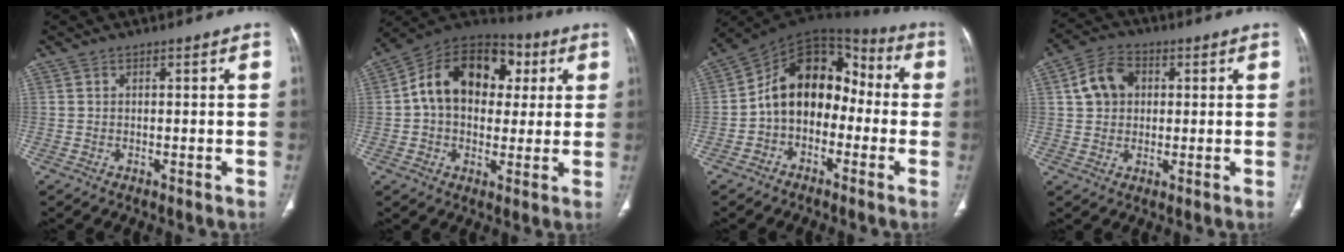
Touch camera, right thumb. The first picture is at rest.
{"total": 18.5, "force": [3.3, 13.4, 12.3], "torque": [-0.167, 0.026, 0.043]}
{"total": 14.7, "force": [-2.1, 10.6, 9.9], "torque": [-0.123, 0.068, -0.052]}
{"total": 8.9, "force": [2.3, 6.6, 5.5], "torque": [-0.089, 0.010, 0.038]}